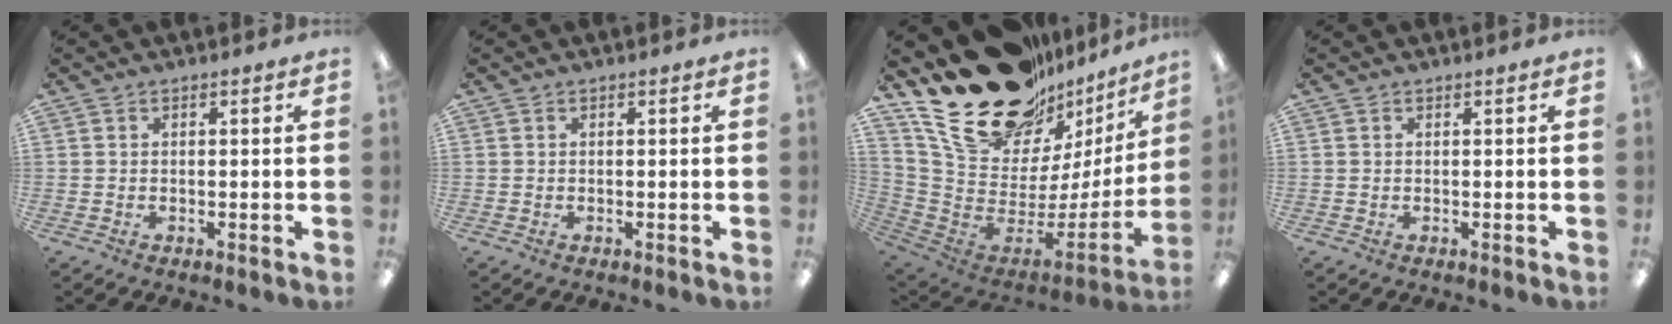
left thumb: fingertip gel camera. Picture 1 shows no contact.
{"total": 0.0}
{"total": 29.0, "force": [20.1, 14.4, 15.2], "torque": [-0.225, -0.141, 0.387]}
{"total": 0.0}